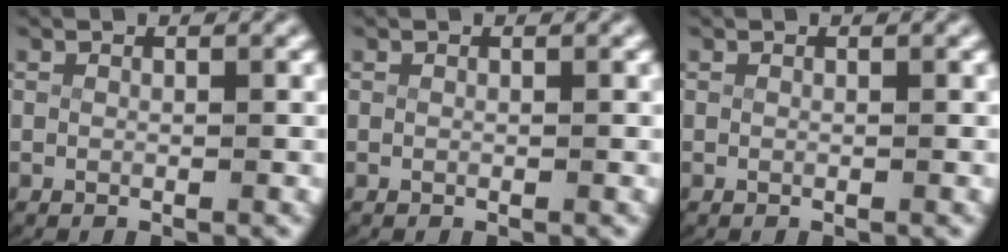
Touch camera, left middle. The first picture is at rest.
{"total": 0.0}
{"total": 0.0}